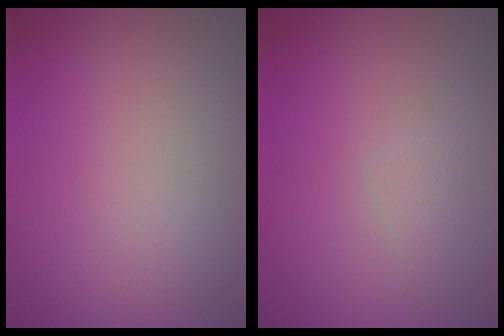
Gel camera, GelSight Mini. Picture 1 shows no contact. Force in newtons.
{"total": 0.7, "press": 0.7, "slide": 0.0}